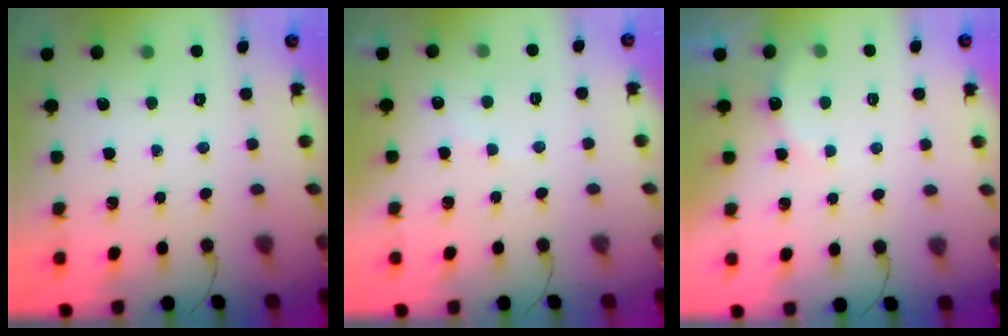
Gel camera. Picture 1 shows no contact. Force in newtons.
{"total": 4.6, "press": 4.5, "slide": 0.6}
{"total": 7.2, "press": 7.1, "slide": 1.1}